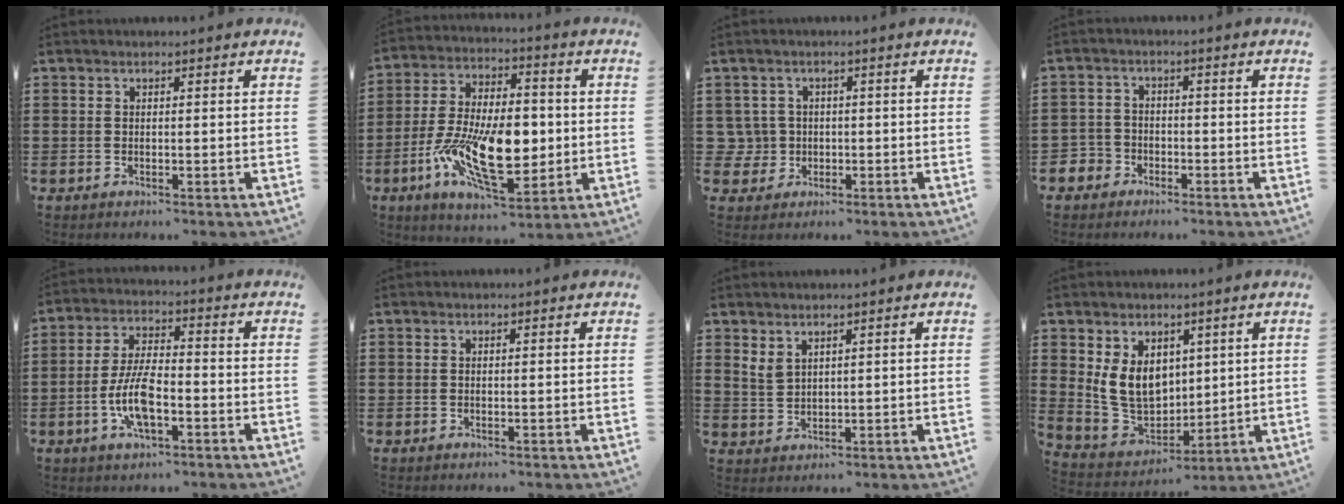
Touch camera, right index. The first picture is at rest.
{"total": 14.9, "force": [-3.0, 7.3, 12.7], "torque": [-0.258, -0.004, -0.052]}
{"total": 3.4, "force": [-0.5, 3.3, 0.3], "torque": [-0.031, 0.005, -0.015]}
{"total": 2.9, "force": [-2.1, 2.1, 0.1], "torque": [-0.021, 0.002, -0.049]}
{"total": 8.4, "force": [-2.6, 3.2, 7.4], "torque": [-0.163, -0.004, -0.054]}
{"total": 0.0}
{"total": 2.5, "force": [1.8, 1.3, 1.0], "torque": [-0.024, 0.003, 0.035]}
{"total": 9.1, "force": [2.2, 7.2, 5.1], "torque": [-0.129, 0.003, 0.043]}